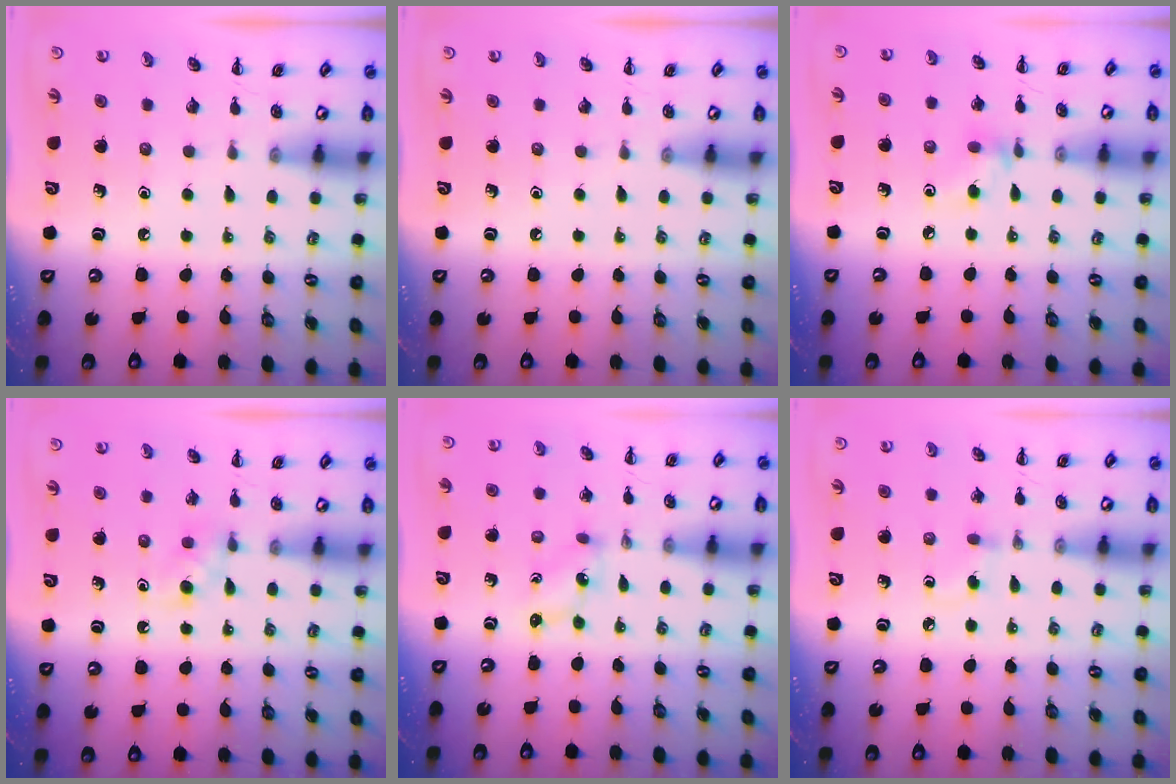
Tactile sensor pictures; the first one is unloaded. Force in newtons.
{"total": 0.0}
{"total": 5.2, "press": 5.1, "slide": 1.0}
{"total": 3.0, "press": 2.7, "slide": 1.2}
{"total": 0.8, "press": 0.8, "slide": 0.3}
{"total": 2.6, "press": 2.4, "slide": 1.2}